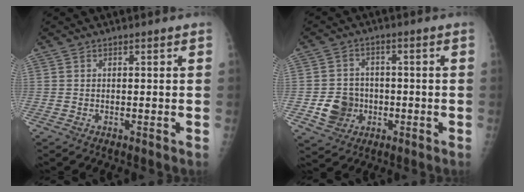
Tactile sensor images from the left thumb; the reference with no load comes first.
{"total": 7.4, "force": [-2.0, 6.6, 2.6], "torque": [-0.019, 0.014, -0.031]}